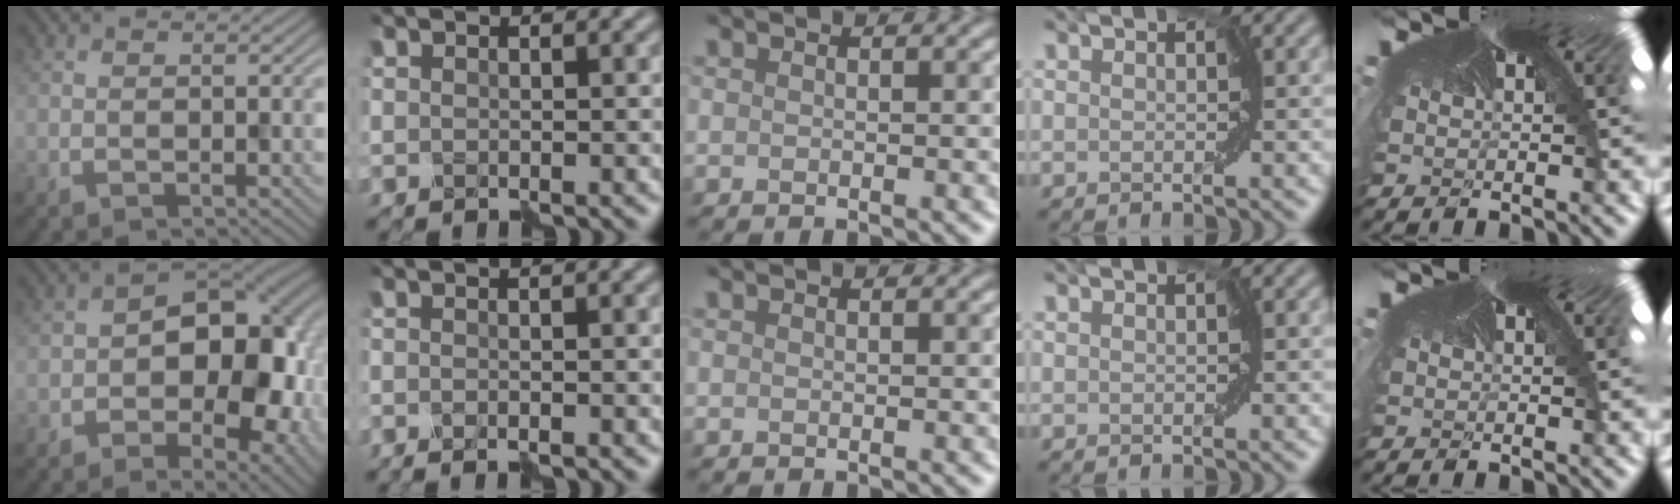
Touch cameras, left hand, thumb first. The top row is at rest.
{"thumb": {"total": 13.3, "force": [-1.0, 8.5, 10.2], "torque": [-0.118, 0.005, -0.019]}, "index": {"total": 2.3, "force": [-1.0, 0.6, 2.0], "torque": [-0.012, 0.002, -0.022]}}